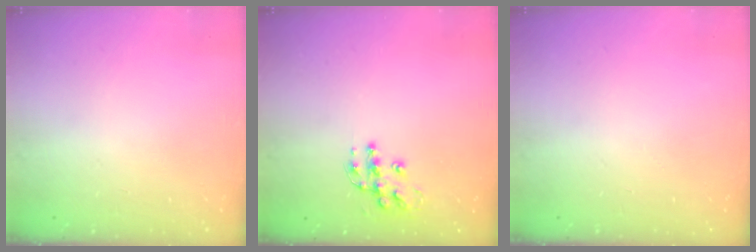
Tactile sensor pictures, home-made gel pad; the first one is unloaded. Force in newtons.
{"total": 10.7, "press": 10.7, "slide": 0.6}
{"total": 0.0}